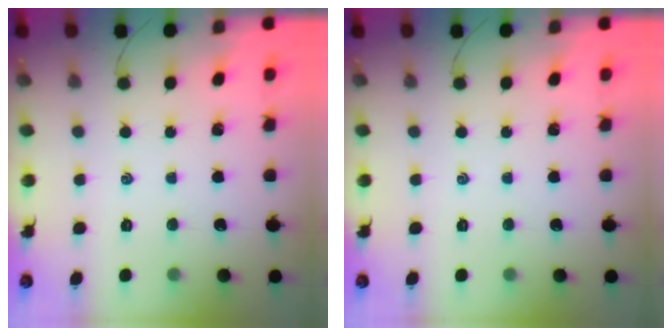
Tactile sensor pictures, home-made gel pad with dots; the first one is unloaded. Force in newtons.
{"total": 0.0}